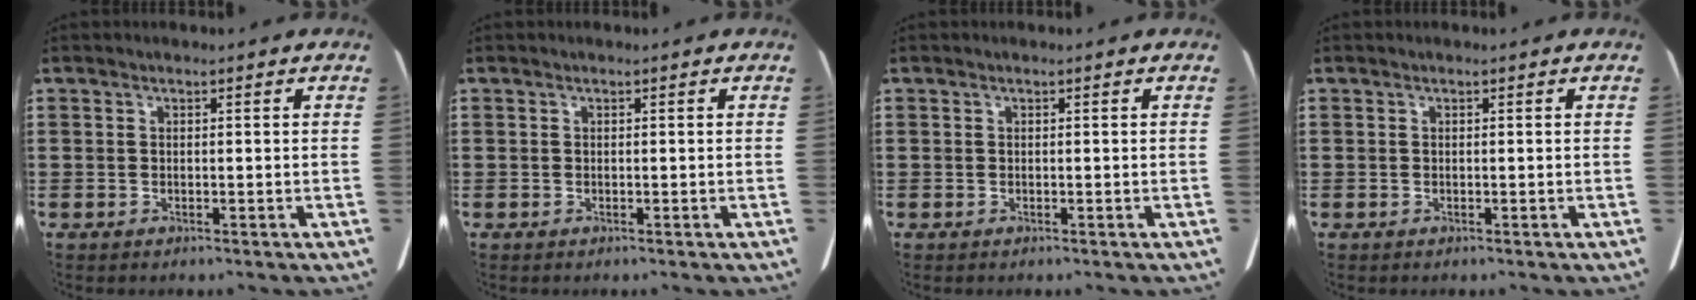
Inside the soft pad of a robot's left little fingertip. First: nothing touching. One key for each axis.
{"total": 0.0}
{"total": 0.0}
{"total": 0.0}